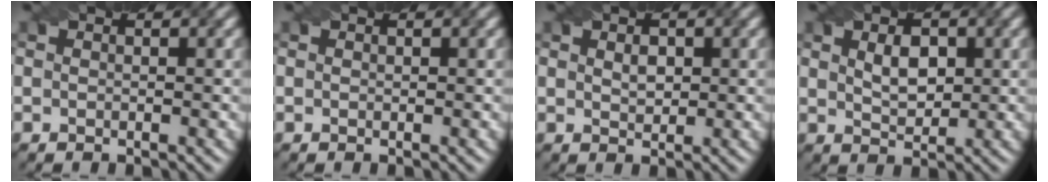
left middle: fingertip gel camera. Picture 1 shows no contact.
{"total": 0.0}
{"total": 1.5, "force": [0.5, 0.9, 1.0], "torque": [-0.015, 0.001, 0.012]}
{"total": 2.9, "force": [0.8, 1.6, 2.2], "torque": [-0.041, 0.003, 0.015]}